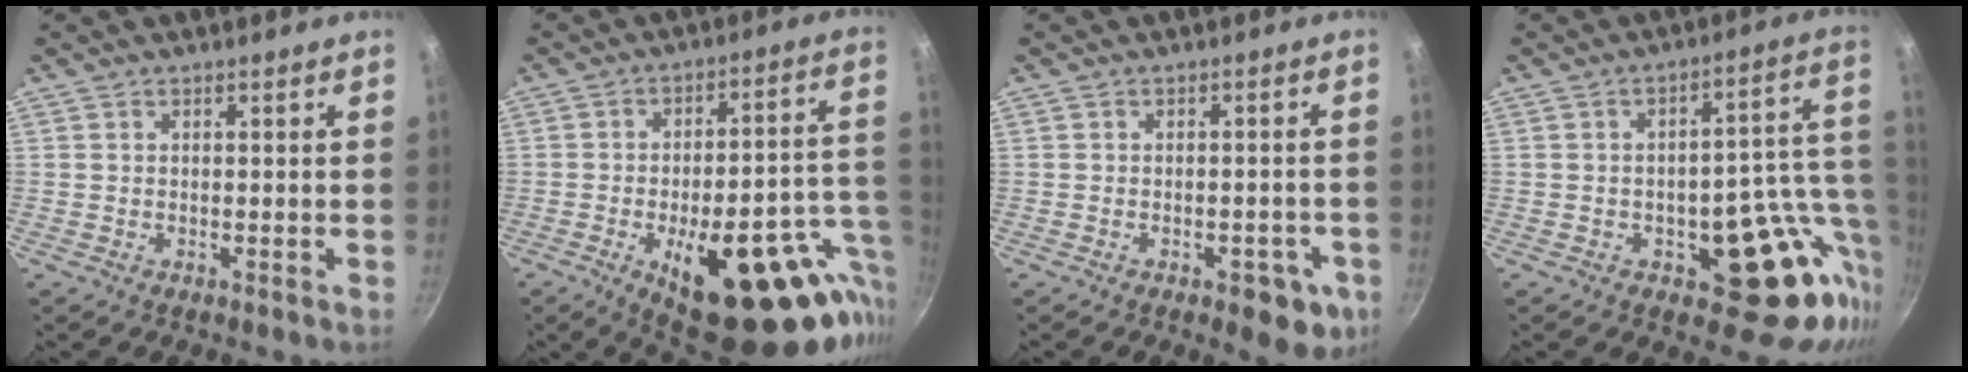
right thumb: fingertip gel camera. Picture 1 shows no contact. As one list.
[{"total": 29.0, "force": [-9.6, 12.1, 24.6], "torque": [-0.277, 0.017, -0.116]}, {"total": 7.8, "force": [-3.2, 3.9, 5.9], "torque": [-0.043, 0.014, -0.033]}, {"total": 17.9, "force": [-4.2, 10.0, 14.2], "torque": [-0.099, 0.030, -0.045]}]